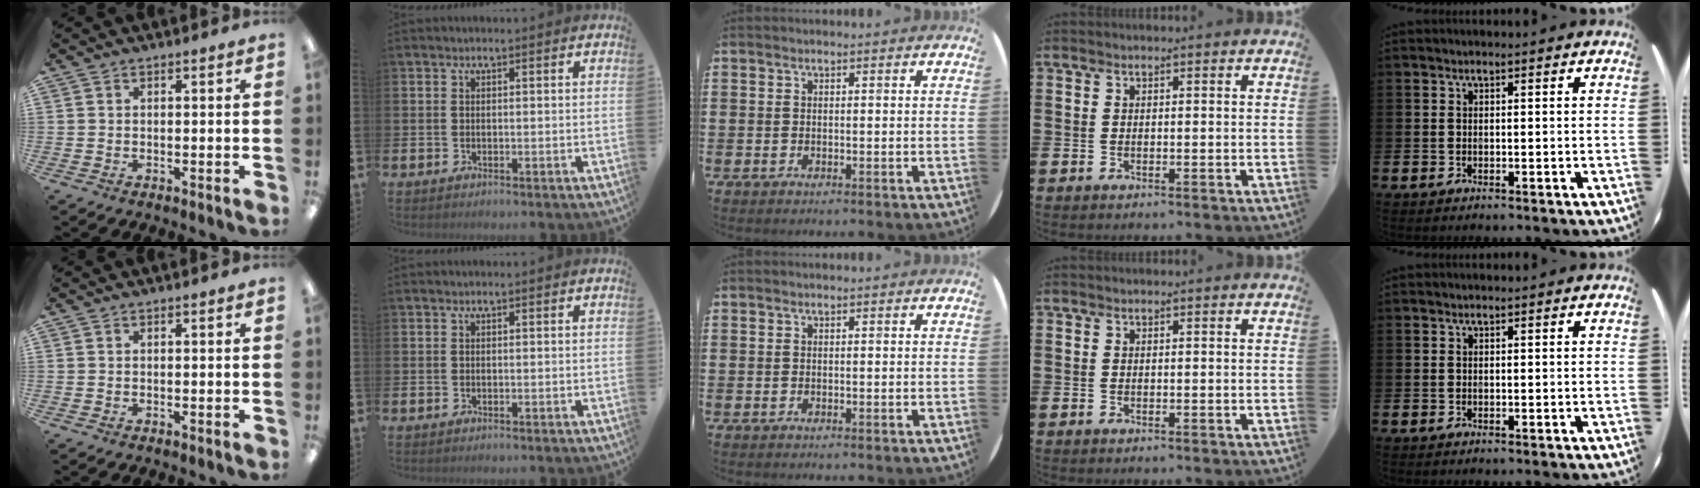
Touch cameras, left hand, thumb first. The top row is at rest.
{}